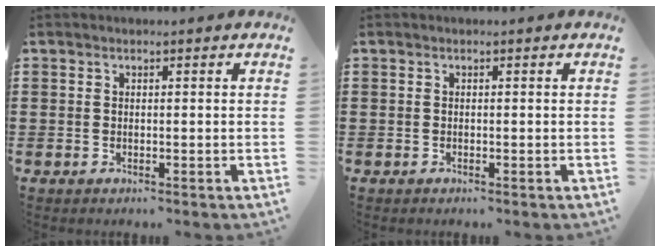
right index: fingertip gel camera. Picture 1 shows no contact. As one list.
[{"total": 0.0}]